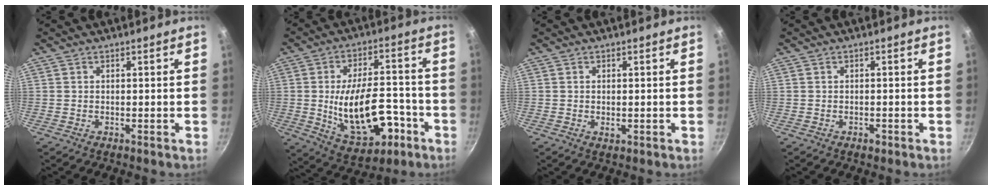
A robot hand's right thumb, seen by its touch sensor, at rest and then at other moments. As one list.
[{"total": 18.2, "force": [-4.7, 9.7, 14.7], "torque": [-0.208, 0.031, -0.050]}, {"total": 1.3, "force": [-0.2, 0.7, 1.1], "torque": [-0.018, -0.001, -0.002]}, {"total": 1.2, "force": [-0.7, 0.7, 0.7], "torque": [-0.011, 0.008, -0.008]}]